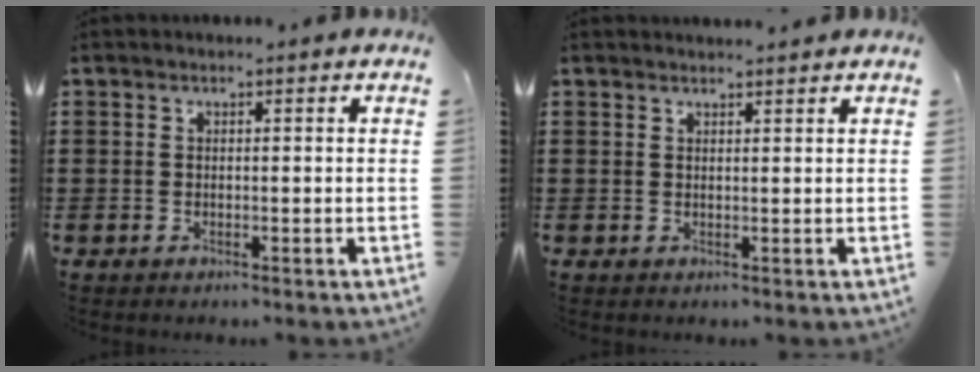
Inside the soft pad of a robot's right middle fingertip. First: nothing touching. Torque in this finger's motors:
{"motor_torque": [-0.37, 0.00, 0.03, 0.00]}